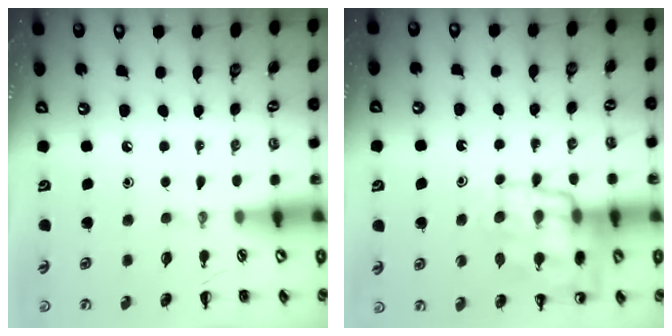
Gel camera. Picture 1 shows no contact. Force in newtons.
{"total": 15.6, "press": 15.5, "slide": 2.2}